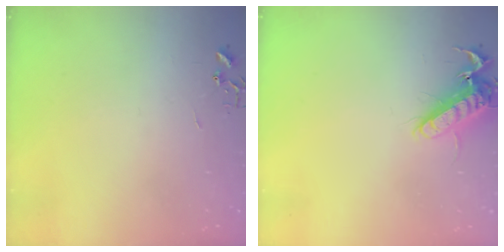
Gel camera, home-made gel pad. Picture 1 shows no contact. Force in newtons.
{"total": 12.3, "press": 12.1, "slide": 1.8}